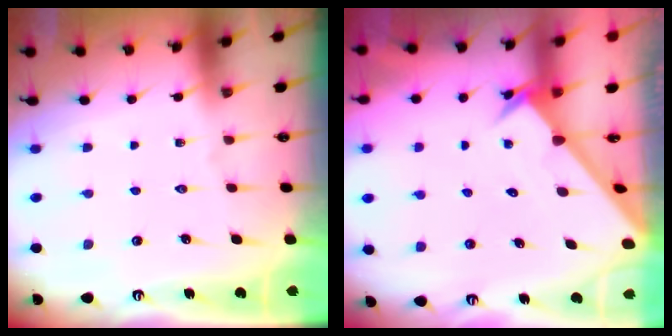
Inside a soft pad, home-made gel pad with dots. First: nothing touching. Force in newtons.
{"total": 2.2, "press": 2.2, "slide": 0.2}